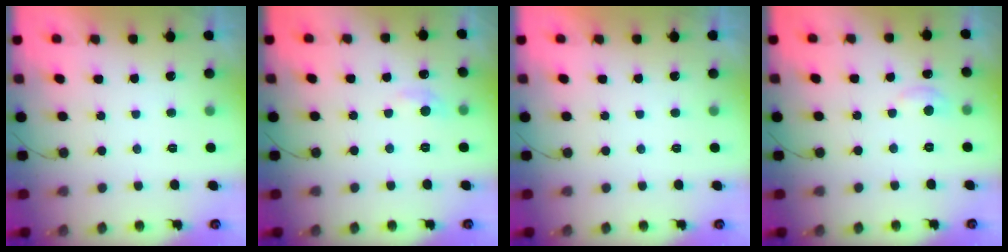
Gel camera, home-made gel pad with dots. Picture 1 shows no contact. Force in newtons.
{"total": 5.8, "press": 5.7, "slide": 0.8}
{"total": 0.0}
{"total": 4.4, "press": 4.4, "slide": 0.6}